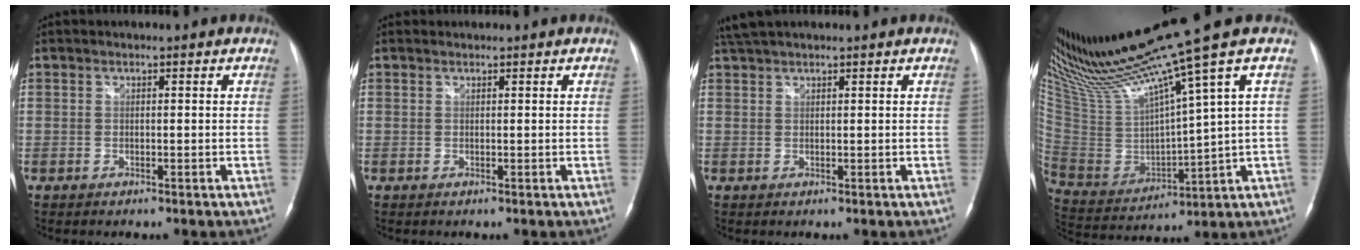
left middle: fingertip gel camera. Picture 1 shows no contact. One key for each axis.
{"total": 0.0}
{"total": 3.3, "fx": 2.9, "fy": 0.4, "fz": 1.5, "tx": -0.033, "ty": 0.030, "tz": 0.057}
{"total": 18.1, "fx": 14.1, "fy": -2.6, "fz": 11.0, "tx": -0.202, "ty": -0.034, "tz": 0.272}